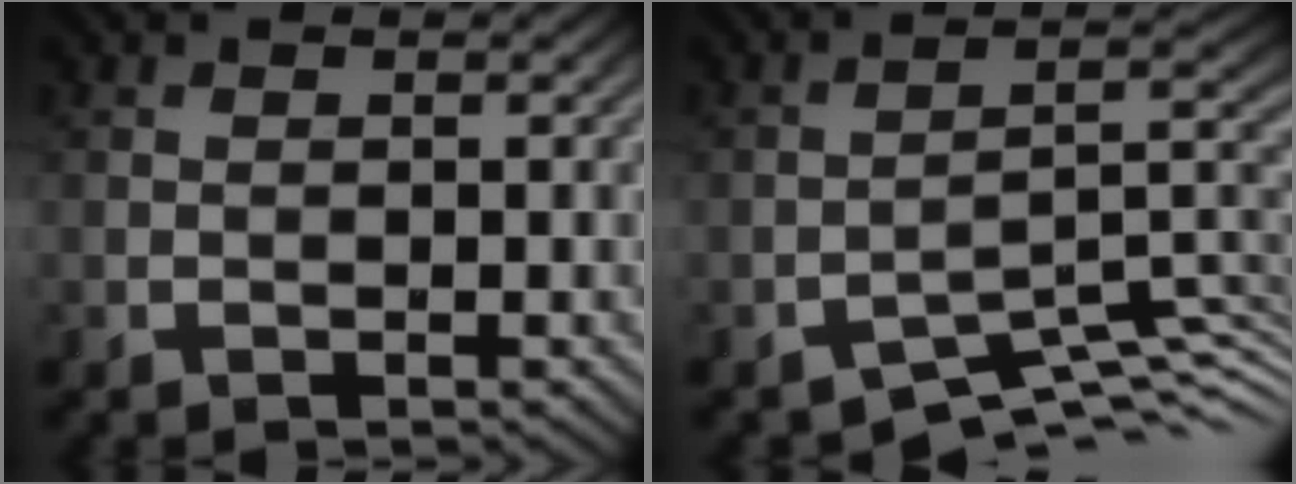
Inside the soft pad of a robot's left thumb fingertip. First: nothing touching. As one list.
[{"total": 7.9, "force": [-5.7, 2.7, 4.8], "torque": [-0.063, -0.006, -0.101]}]